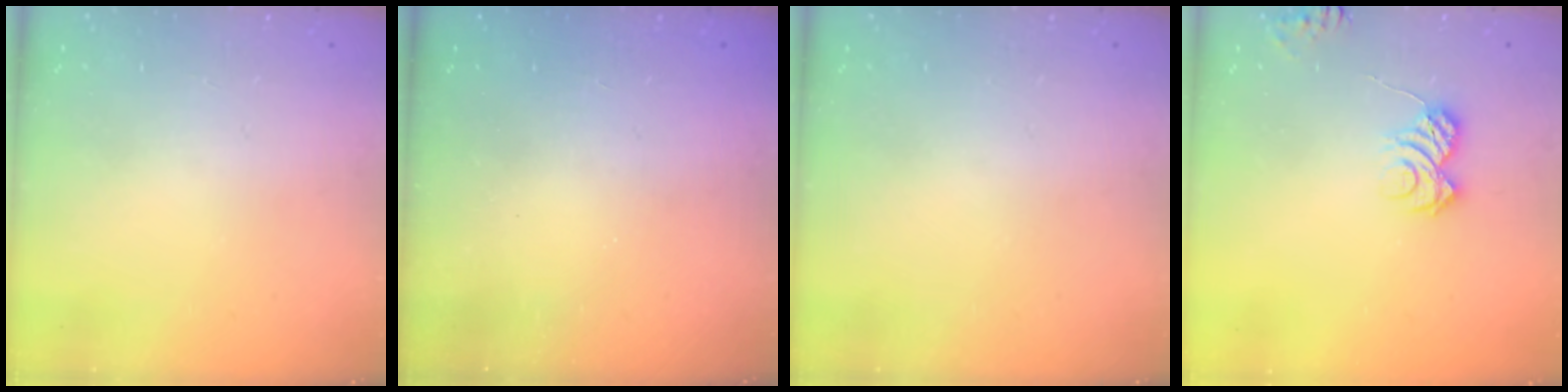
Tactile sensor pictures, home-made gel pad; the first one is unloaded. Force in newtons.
{"total": 2.5, "press": 2.4, "slide": 0.8}
{"total": 0.0}
{"total": 7.7, "press": 7.7, "slide": 0.9}